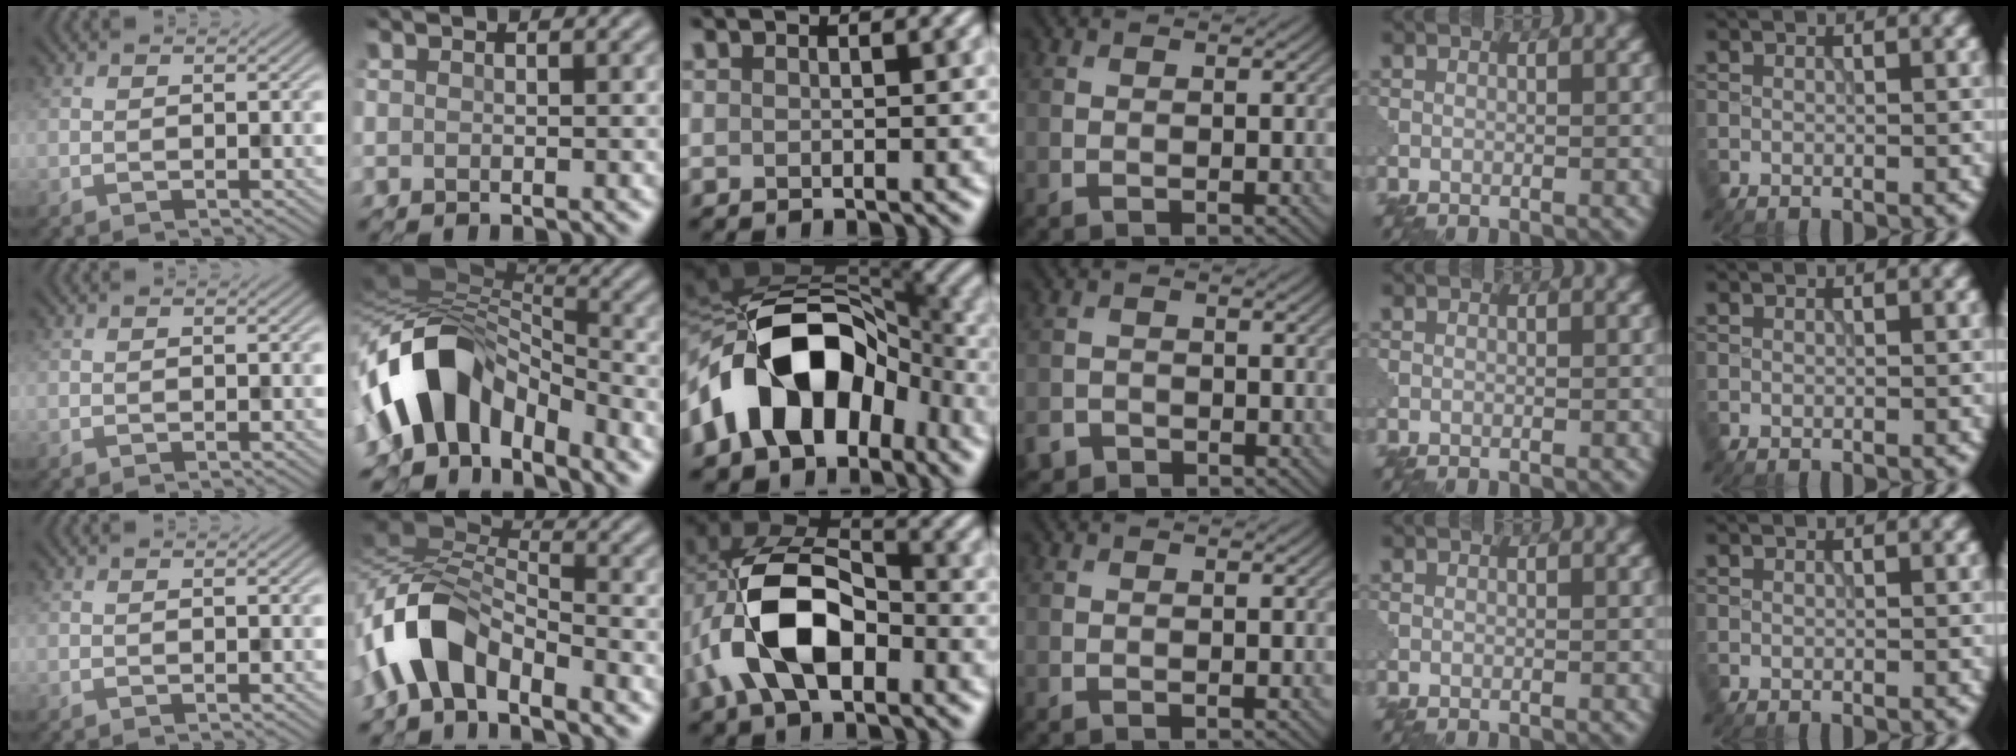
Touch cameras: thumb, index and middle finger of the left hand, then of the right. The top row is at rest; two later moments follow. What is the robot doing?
{"motion": "assemble", "object": "puzzle pieces"}